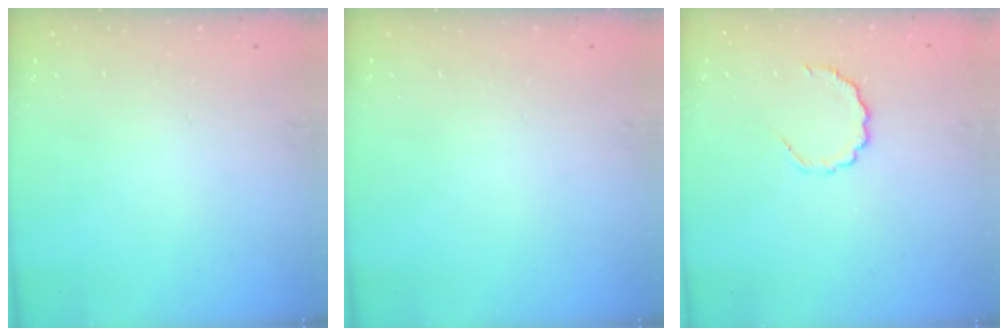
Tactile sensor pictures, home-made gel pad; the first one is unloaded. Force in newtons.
{"total": 0.0}
{"total": 5.1, "press": 4.9, "slide": 1.4}